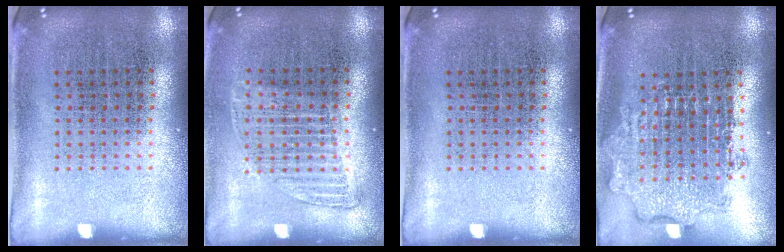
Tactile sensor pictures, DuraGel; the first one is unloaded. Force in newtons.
{"total": 1.2, "press": 1.0, "slide": 0.6}
{"total": 0.0}
{"total": 1.9, "press": 1.5, "slide": 1.2}